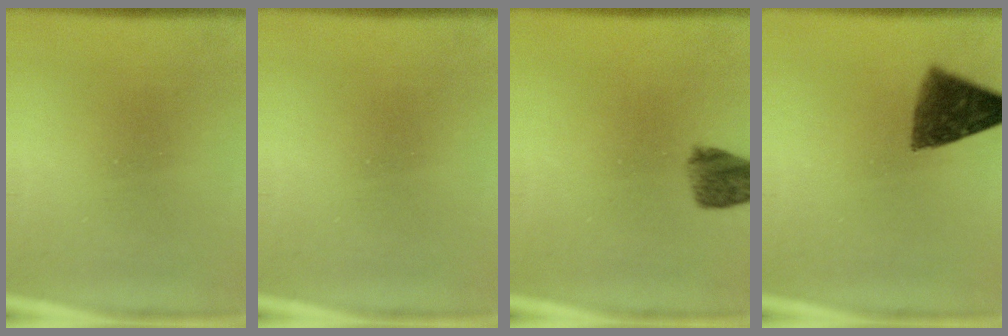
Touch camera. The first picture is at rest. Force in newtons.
{"total": 0.0}
{"total": 5.6}
{"total": 9.2}